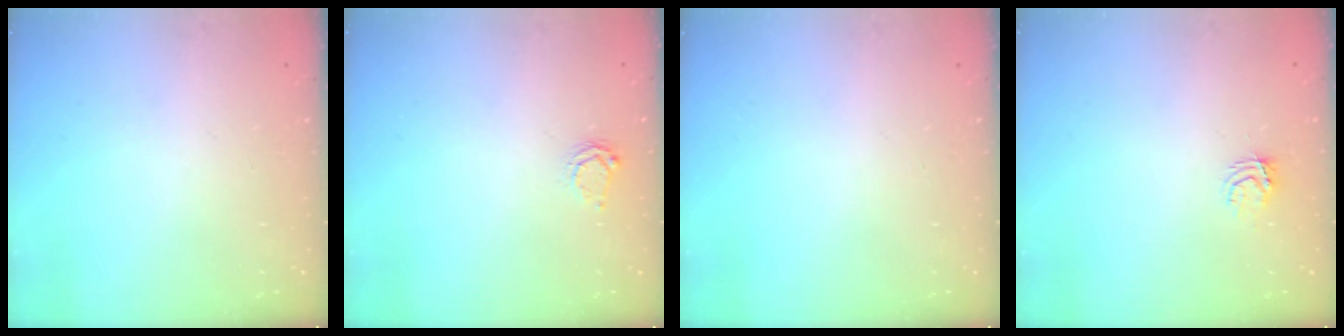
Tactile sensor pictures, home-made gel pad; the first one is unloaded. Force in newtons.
{"total": 3.5, "press": 3.5, "slide": 0.4}
{"total": 0.0}
{"total": 4.0, "press": 3.9, "slide": 0.4}